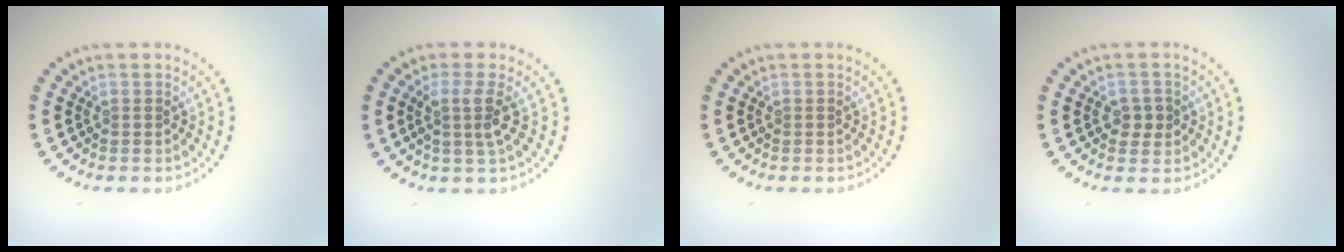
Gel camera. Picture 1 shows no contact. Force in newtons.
{"total": 2.5, "press": 2.0, "slide": 1.6}
{"total": 0.0}
{"total": 1.9, "press": 1.8, "slide": 0.4}